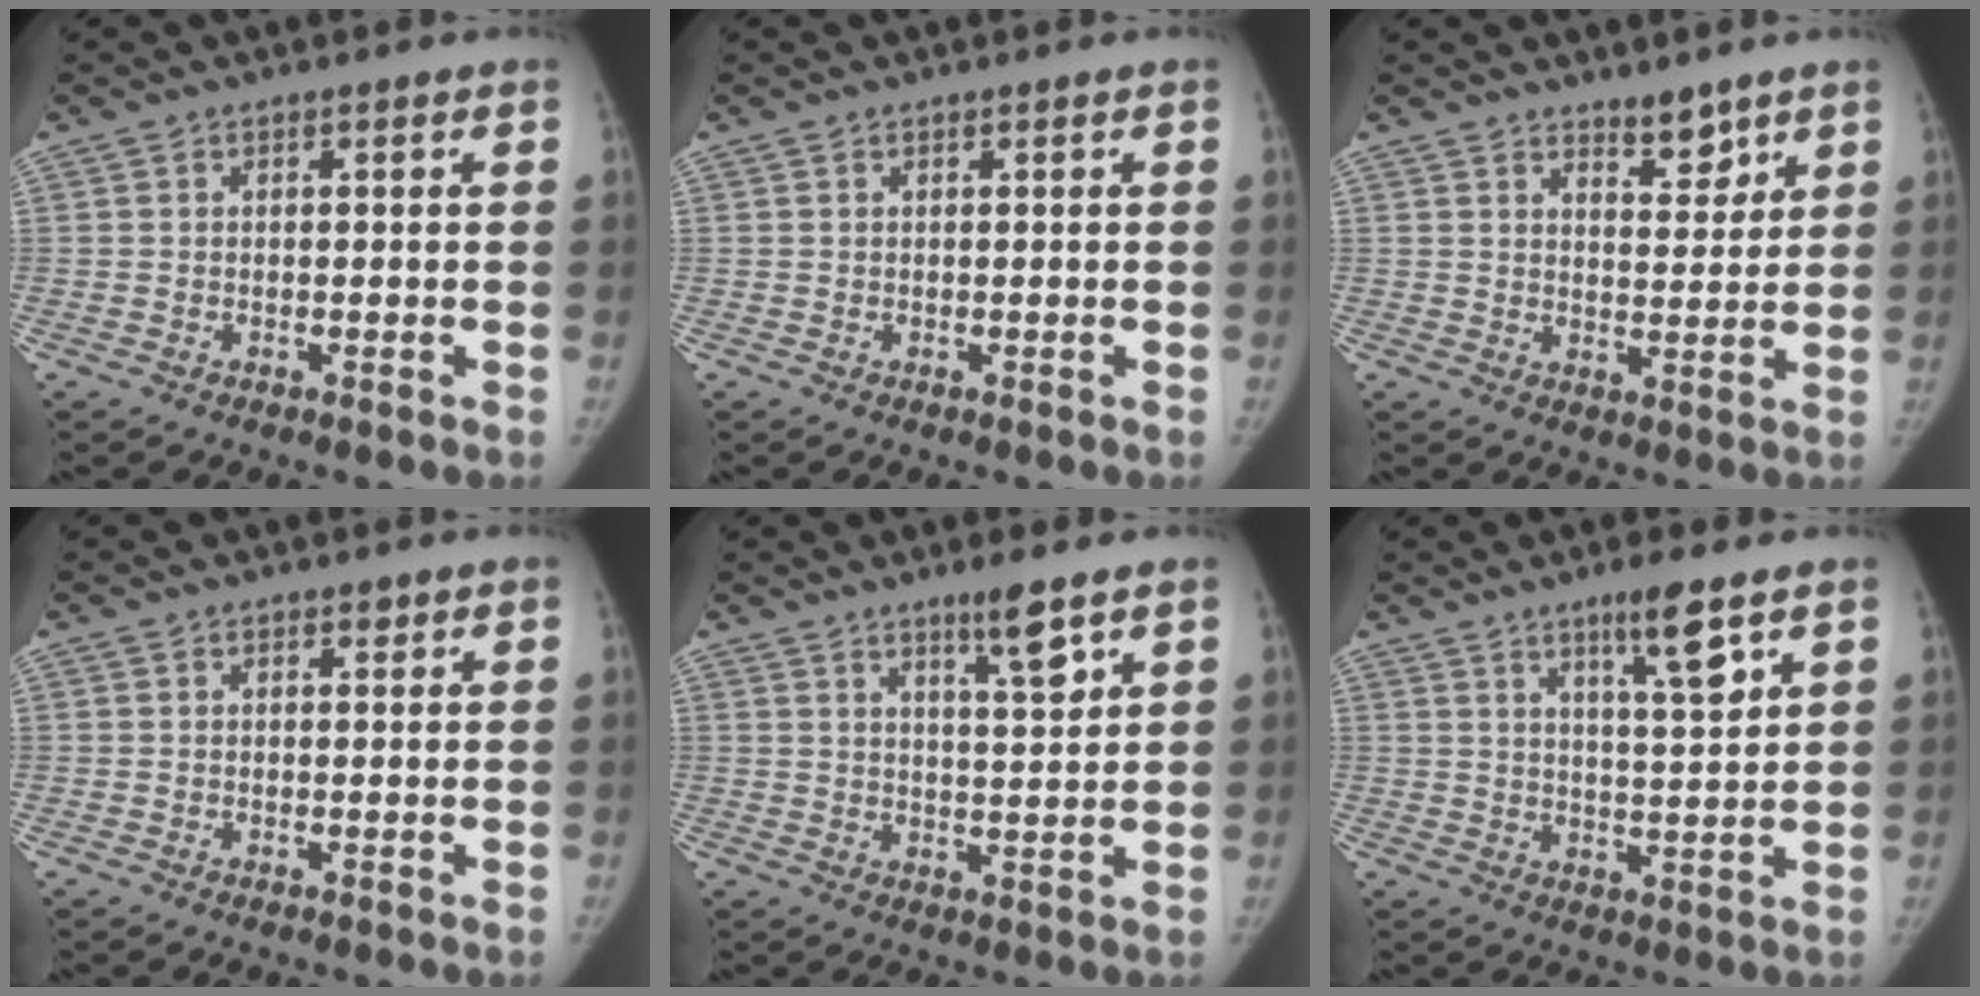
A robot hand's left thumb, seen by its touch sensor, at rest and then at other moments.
{"total": 0.0}
{"total": 4.7, "force": [3.7, 1.9, 2.2], "torque": [-0.009, -0.030, 0.060]}
{"total": 0.6, "force": [0.4, 0.4, 0.2], "torque": [0.005, -0.002, 0.005]}
{"total": 5.7, "force": [3.8, 0.5, 4.2], "torque": [-0.063, -0.028, 0.065]}
{"total": 7.6, "force": [4.6, 0.8, 5.9], "torque": [-0.095, -0.030, 0.080]}